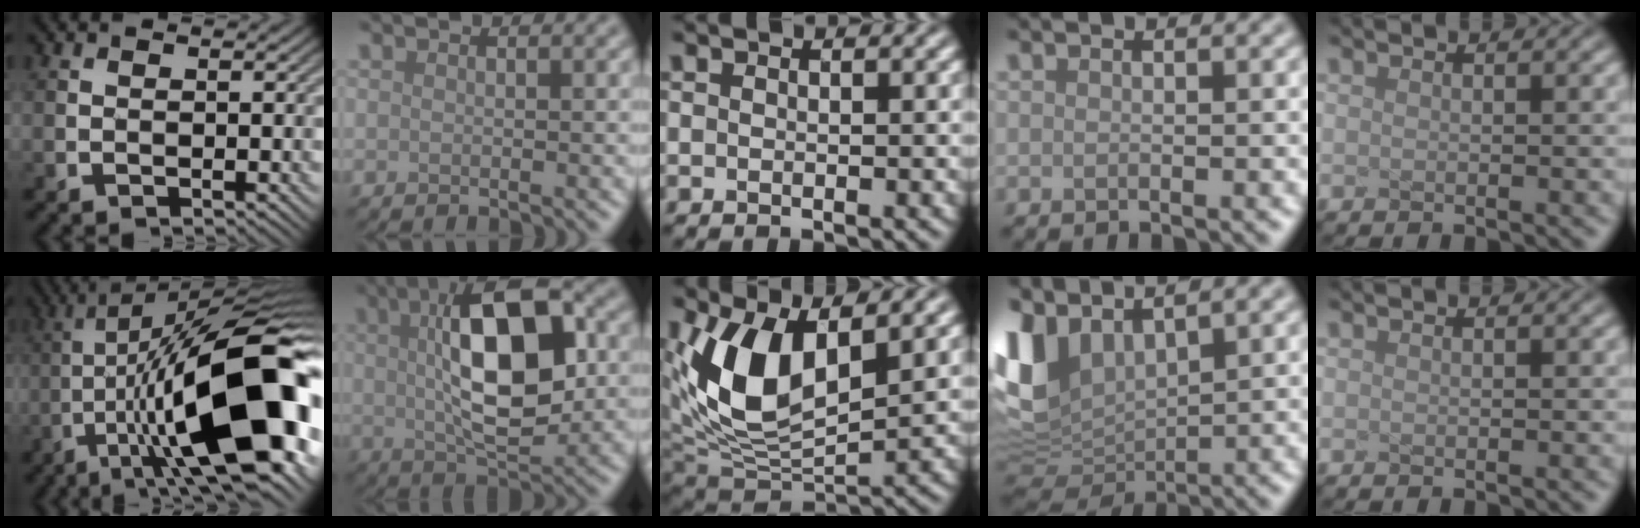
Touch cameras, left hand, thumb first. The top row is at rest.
{"thumb": {"total": 21.7, "force": [-5.5, 7.5, 19.6], "torque": [-0.324, 0.010, -0.090]}, "index": {"total": 11.1, "force": [1.3, 4.7, 9.9], "torque": [-0.158, 0.013, 0.017]}, "middle": {"total": 8.7, "force": [2.3, 4.8, 6.9], "torque": [-0.150, -0.018, 0.044]}, "ring": {"total": 8.3, "force": [3.6, 4.6, 5.9], "torque": [-0.150, -0.001, 0.071]}}